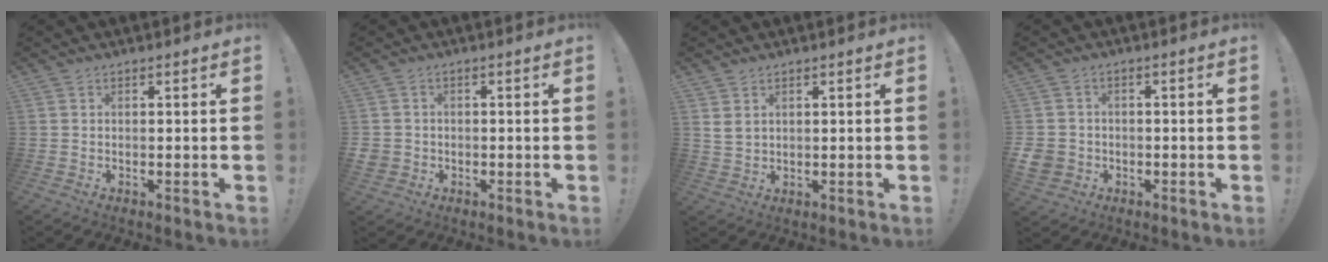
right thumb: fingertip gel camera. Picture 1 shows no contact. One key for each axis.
{"total": 2.6, "fx": -0.5, "fy": 2.4, "fz": 0.9, "tx": -0.023, "ty": 0.002, "tz": -0.008}
{"total": 3.3, "fx": 1.9, "fy": 2.0, "fz": 1.9, "tx": -0.032, "ty": -0.004, "tz": 0.036}
{"total": 4.7, "fx": -1.1, "fy": 4.2, "fz": 1.9, "tx": -0.045, "ty": 0.004, "tz": -0.021}